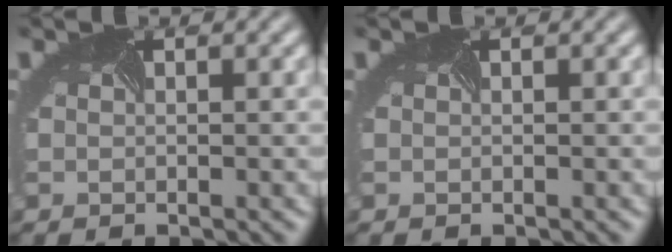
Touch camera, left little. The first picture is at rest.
{"total": 0.0}